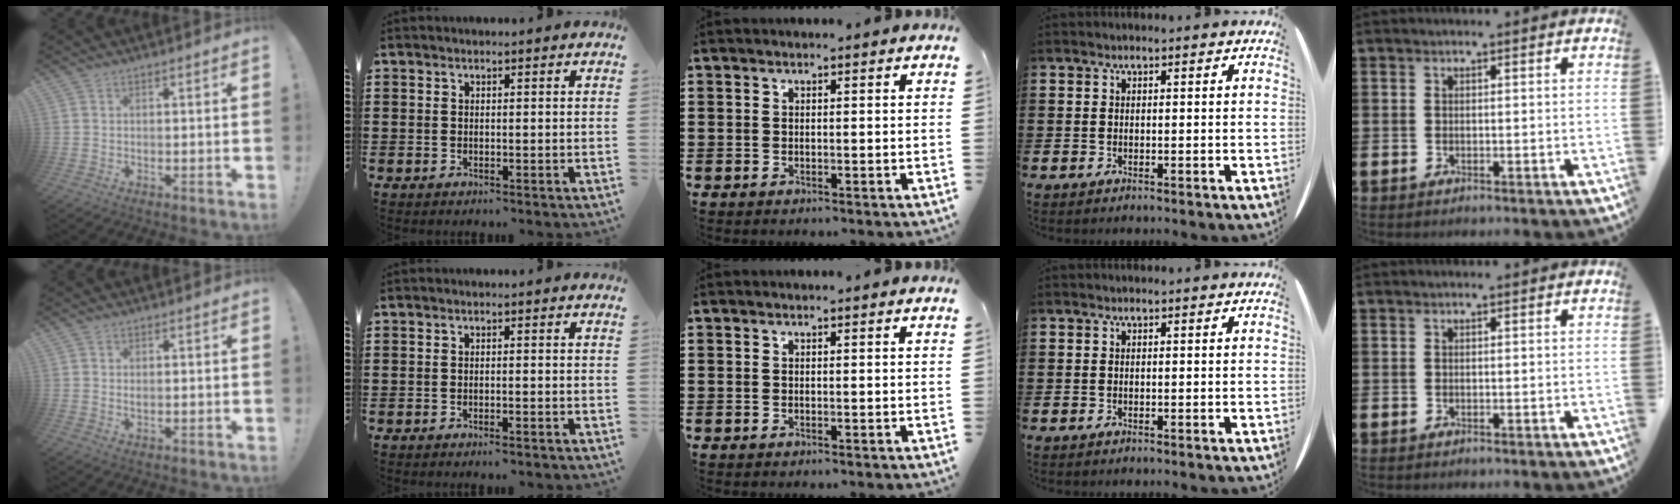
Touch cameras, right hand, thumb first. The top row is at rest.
{"thumb": {"total": 0.6, "force": [0.2, 0.5, 0.4], "torque": [-0.003, -0.001, 0.002]}, "index": {"total": 0.9, "force": [-0.8, 0.0, 0.5], "torque": [-0.010, -0.002, -0.015]}}